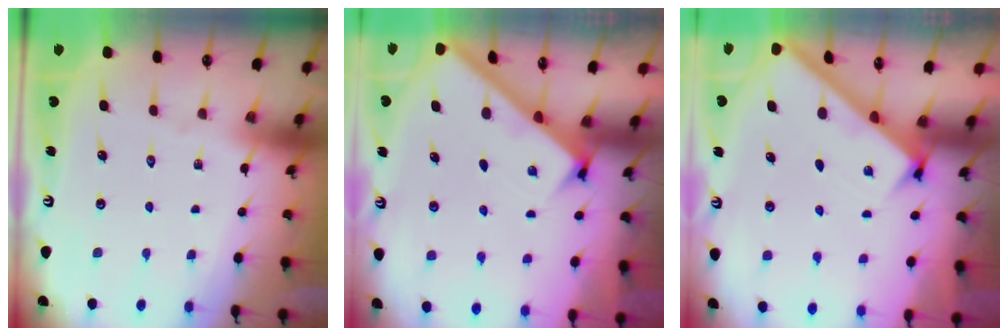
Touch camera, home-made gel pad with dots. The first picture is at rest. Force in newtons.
{"total": 2.6, "press": 2.5, "slide": 0.3}
{"total": 2.7, "press": 2.6, "slide": 0.3}